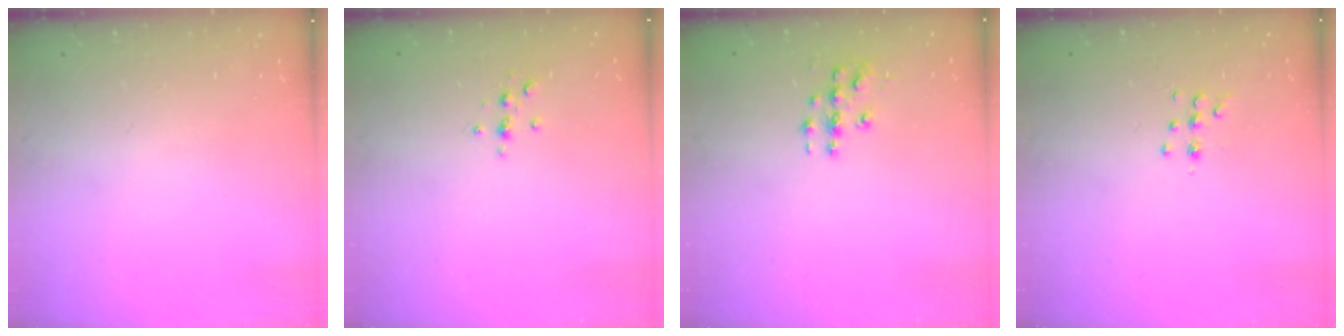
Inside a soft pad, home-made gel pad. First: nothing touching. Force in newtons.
{"total": 2.2, "press": 2.1, "slide": 0.2}
{"total": 4.7, "press": 4.7, "slide": 0.2}
{"total": 7.6, "press": 7.5, "slide": 1.2}